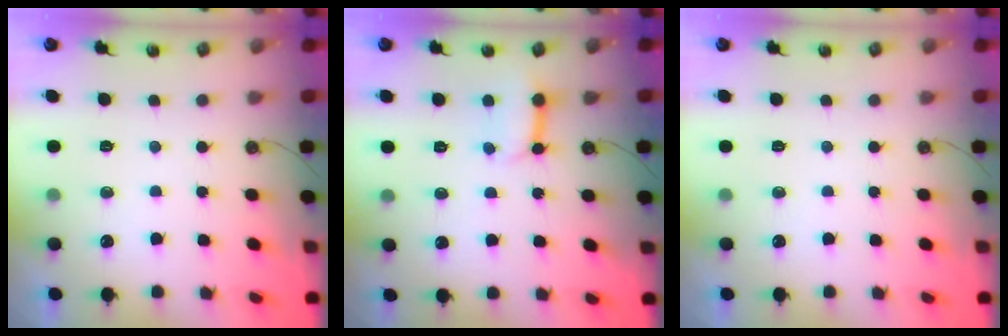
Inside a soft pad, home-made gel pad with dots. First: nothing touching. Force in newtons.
{"total": 8.4, "press": 8.3, "slide": 0.9}
{"total": 0.0}